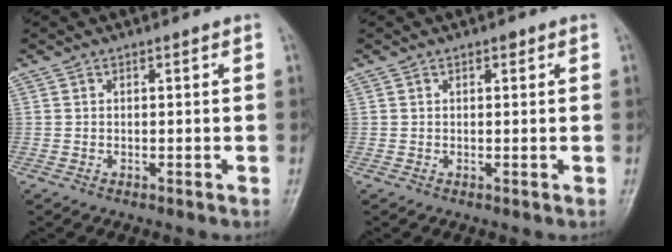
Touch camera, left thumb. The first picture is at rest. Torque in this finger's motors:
{"motor_torque": [0.89, -0.14, 0.14, -0.30, 0.00]}